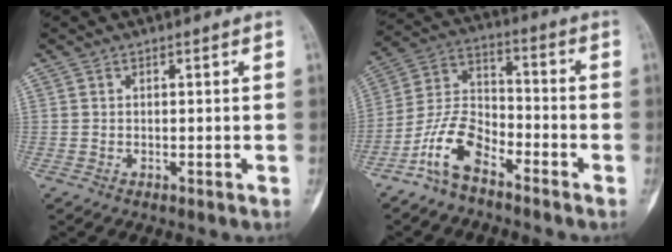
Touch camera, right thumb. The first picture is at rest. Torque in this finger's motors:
{"motor_torque": [0.23, 0.37, 0.90, -0.58, 0.07]}